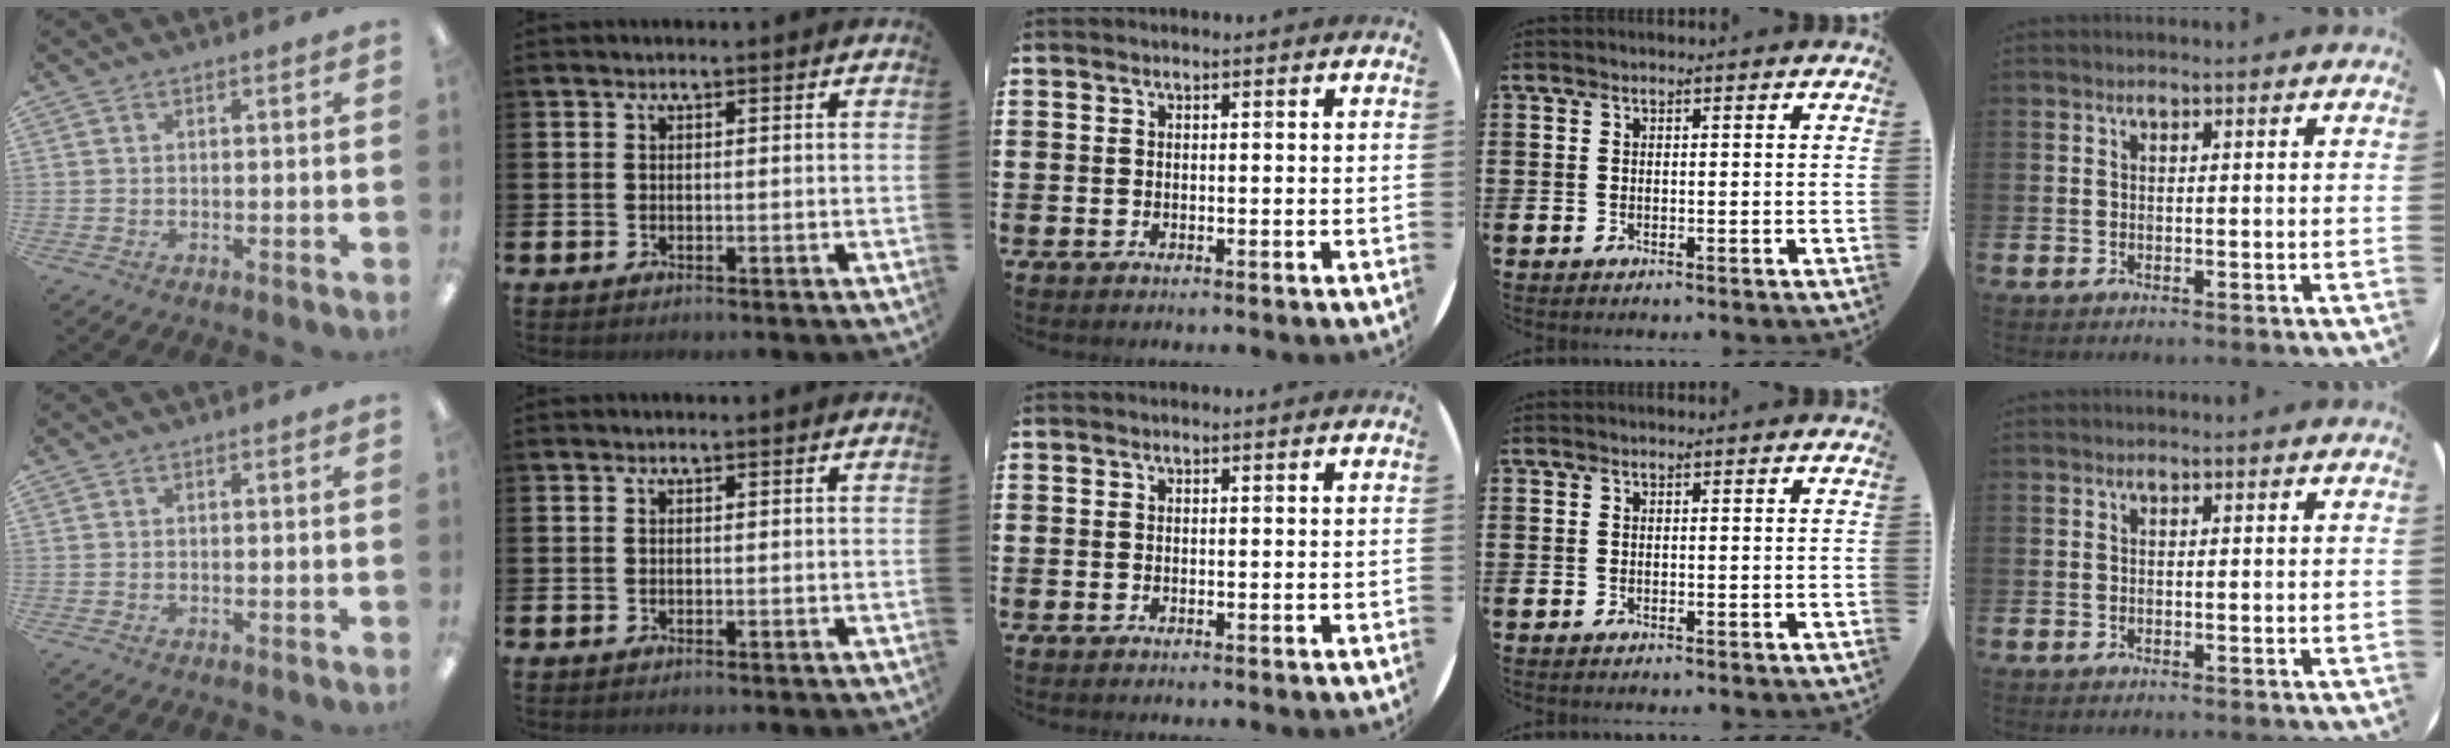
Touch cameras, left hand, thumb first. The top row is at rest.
{}